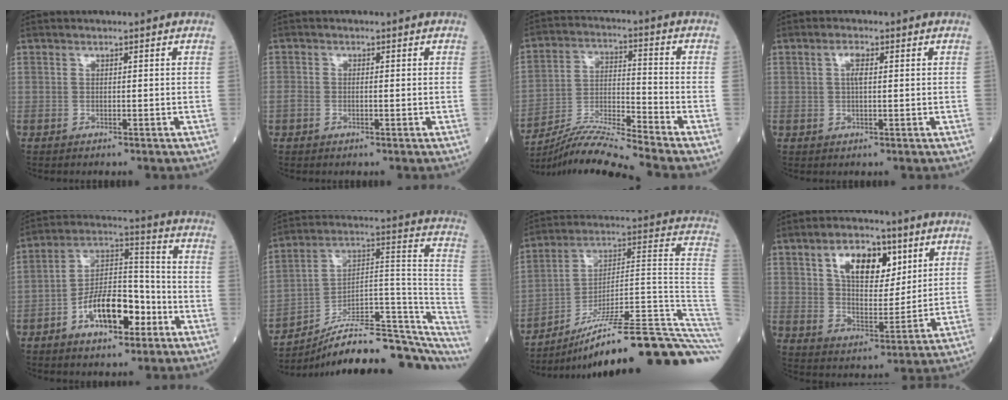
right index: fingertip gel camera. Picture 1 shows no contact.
{"total": 1.2, "force": [-0.5, 0.9, 0.7], "torque": [-0.018, 0.002, -0.008]}
{"total": 11.1, "force": [-10.3, -2.6, 3.2], "torque": [-0.065, 0.000, -0.189]}
{"total": 1.9, "force": [0.5, 0.5, 1.8], "torque": [-0.041, 0.006, 0.011]}
{"total": 11.7, "force": [-5.4, 4.9, 9.2], "torque": [-0.179, 0.022, -0.088]}
{"total": 21.5, "force": [-17.5, 4.9, 11.6], "torque": [-0.117, 0.060, -0.256]}
{"total": 28.7, "force": [-21.6, 0.4, 18.9], "torque": [-0.160, 0.023, -0.321]}
{"total": 10.8, "force": [5.0, 5.4, 7.9], "torque": [-0.137, 0.014, 0.093]}